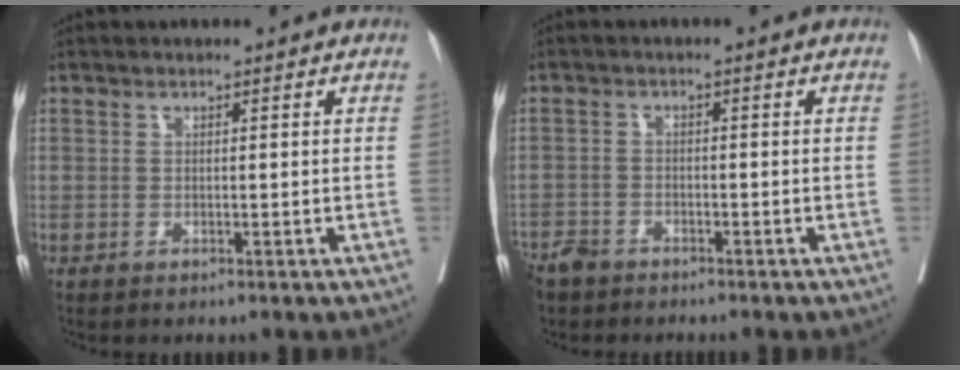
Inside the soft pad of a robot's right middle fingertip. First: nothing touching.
{"total": 3.6, "force": [-3.2, 1.6, 0.8], "torque": [-0.016, -0.003, -0.062]}